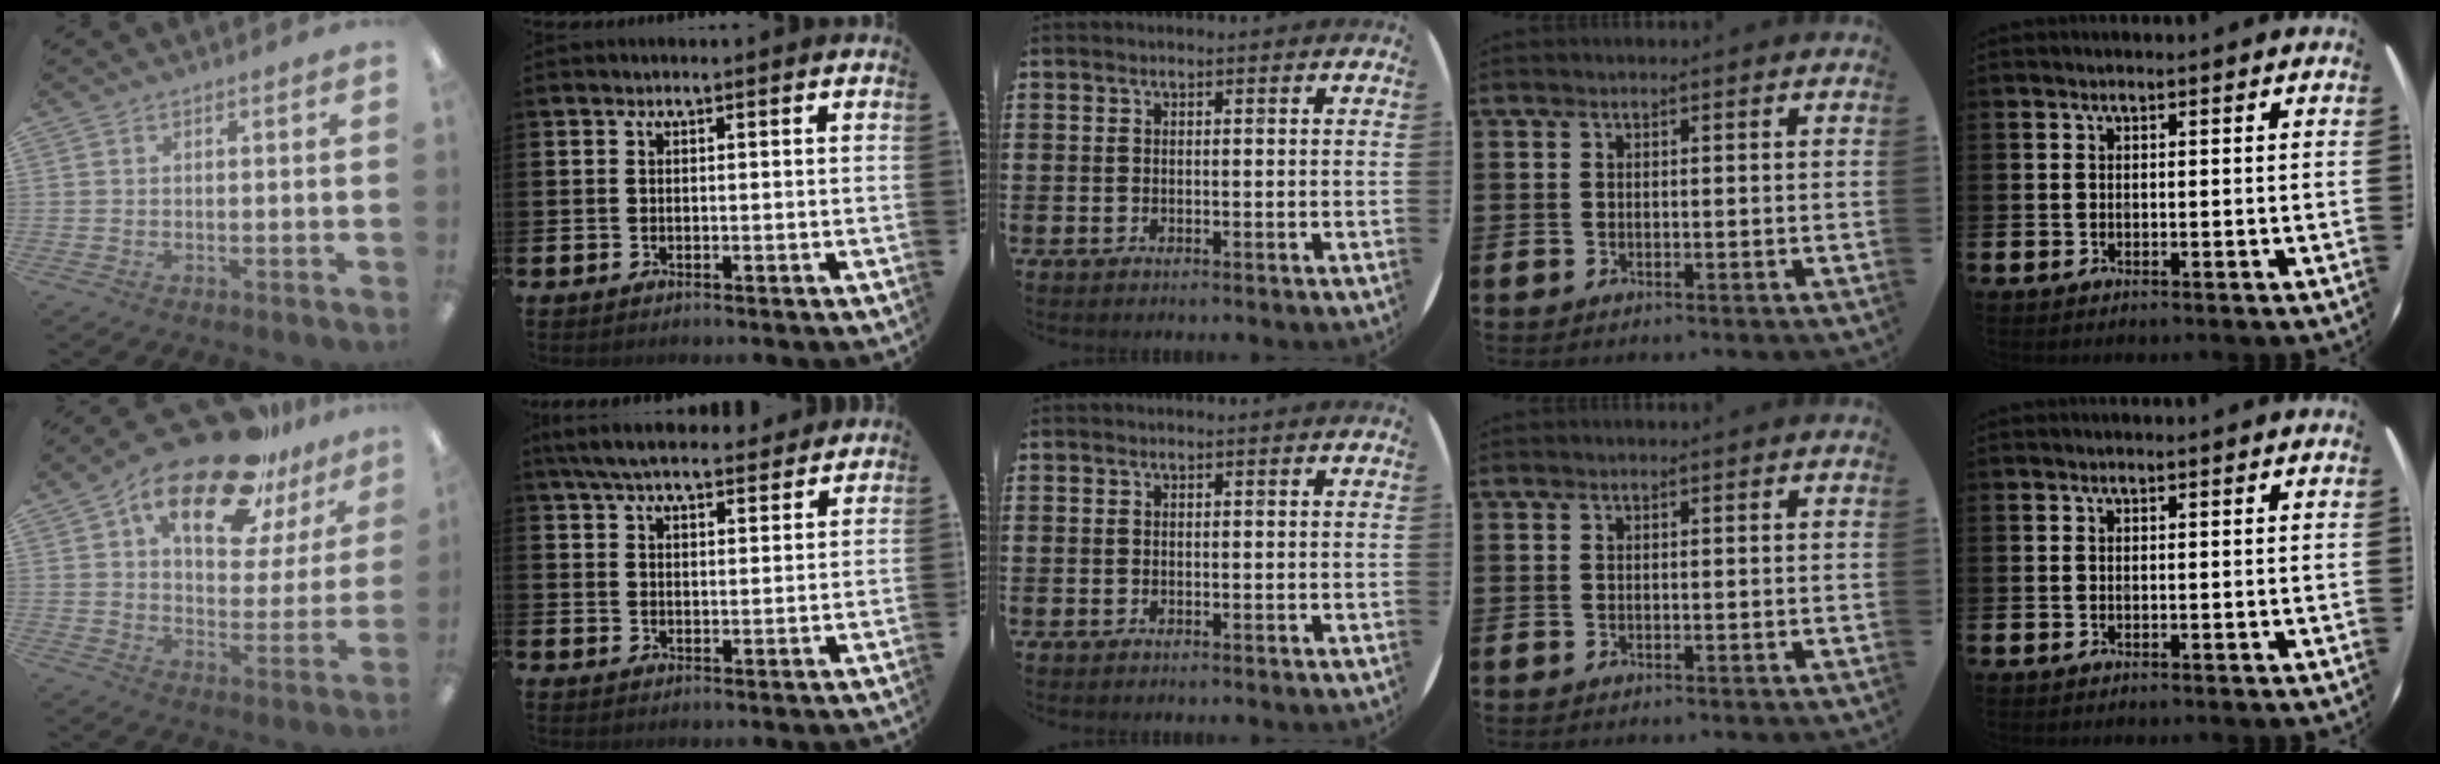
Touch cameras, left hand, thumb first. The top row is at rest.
{"thumb": {"total": 20.3, "force": [14.1, 8.1, 12.1], "torque": [-0.200, -0.080, 0.239]}, "index": {"total": 6.4, "force": [6.0, 1.4, 1.9], "torque": [-0.052, -0.022, 0.109]}}